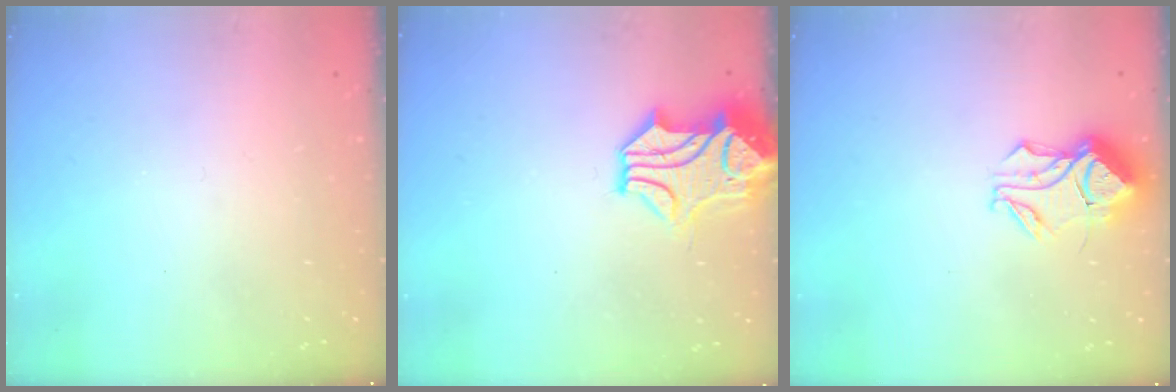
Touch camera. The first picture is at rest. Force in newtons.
{"total": 1.5, "press": 1.2, "slide": 1.0}
{"total": 9.8, "press": 9.7, "slide": 1.5}